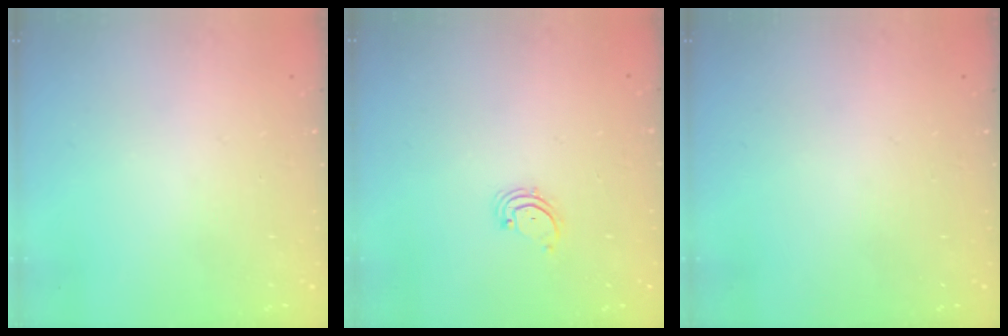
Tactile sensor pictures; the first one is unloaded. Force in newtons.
{"total": 1.7, "press": 1.6, "slide": 0.2}
{"total": 0.0}